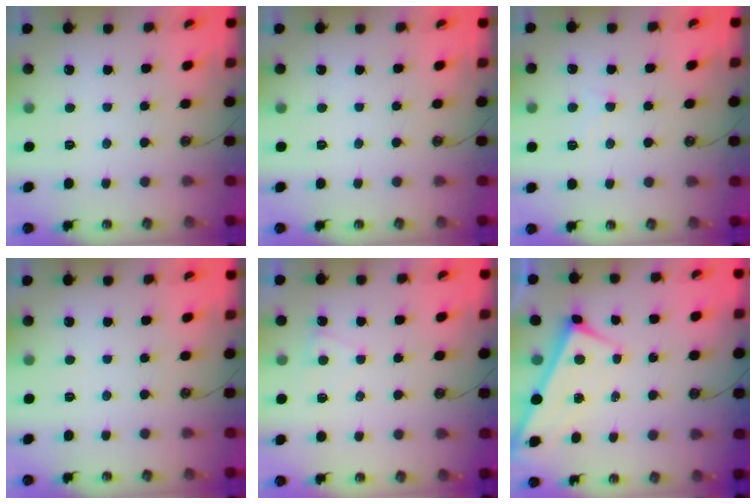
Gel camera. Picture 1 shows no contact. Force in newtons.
{"total": 0.0}
{"total": 0.7, "press": 0.5, "slide": 0.5}
{"total": 0.0}
{"total": 1.2, "press": 1.1, "slide": 0.4}
{"total": 1.8, "press": 1.8, "slide": 0.2}